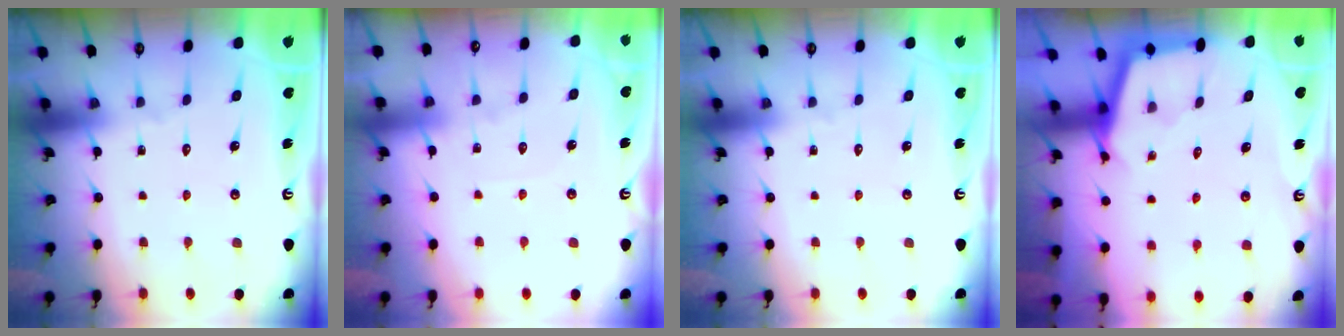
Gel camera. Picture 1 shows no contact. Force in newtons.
{"total": 3.4, "press": 3.4, "slide": 0.6}
{"total": 0.0}
{"total": 2.3, "press": 2.3, "slide": 0.2}